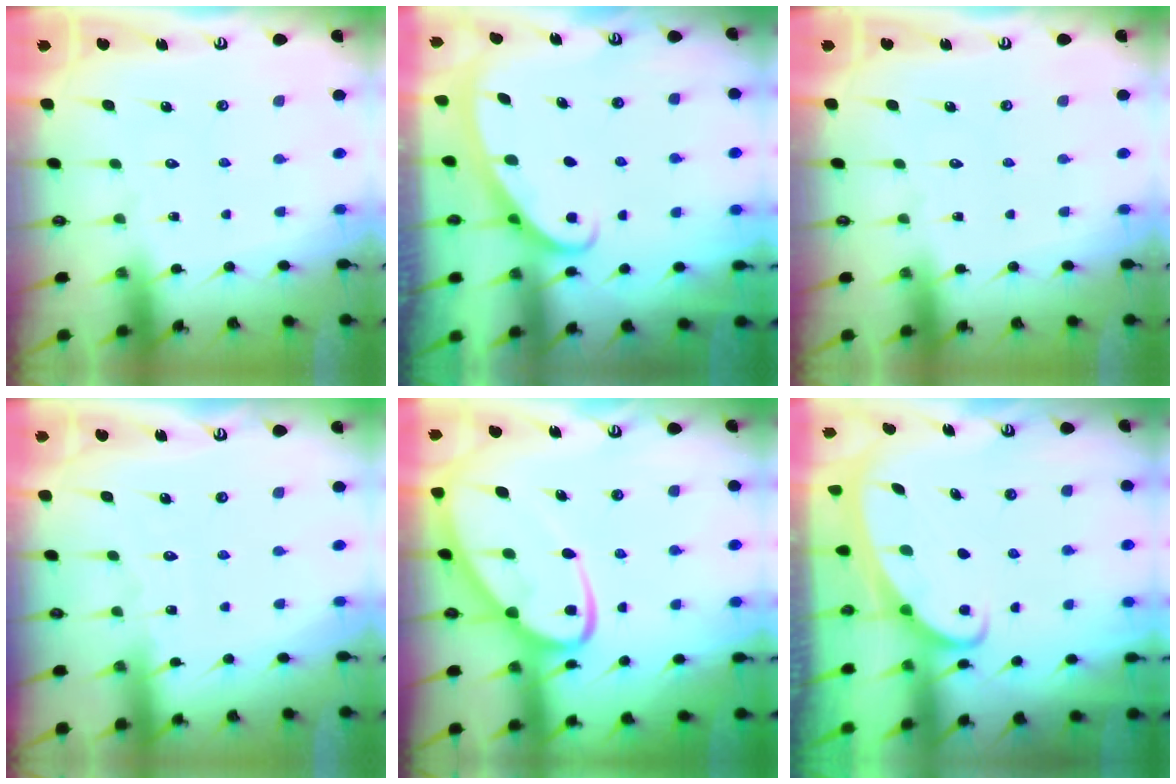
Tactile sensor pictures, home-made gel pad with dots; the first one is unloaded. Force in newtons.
{"total": 2.4, "press": 2.4, "slide": 0.4}
{"total": 0.0}
{"total": 2.4, "press": 2.4, "slide": 0.2}
{"total": 13.2, "press": 13.1, "slide": 1.2}
{"total": 2.3, "press": 2.2, "slide": 0.4}